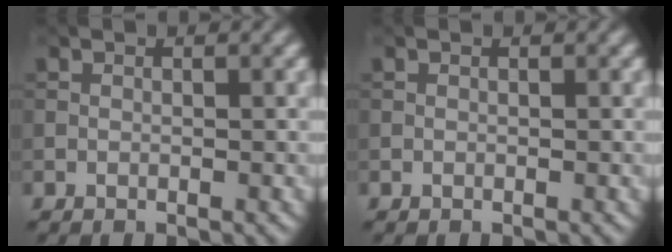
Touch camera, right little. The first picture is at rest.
{"total": 0.0}